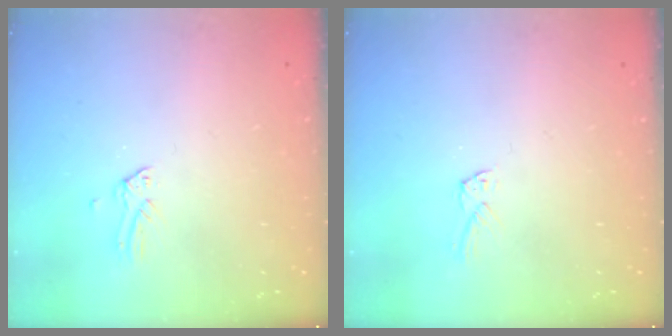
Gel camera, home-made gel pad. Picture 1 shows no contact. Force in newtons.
{"total": 1.8, "press": 1.7, "slide": 0.1}